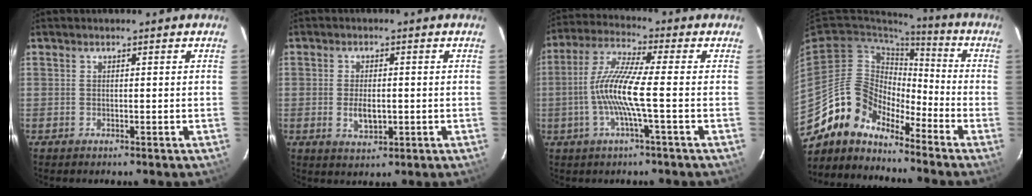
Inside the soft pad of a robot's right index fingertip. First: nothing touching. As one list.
[{"total": 4.6, "force": [-0.8, 2.5, 3.8], "torque": [-0.073, -0.005, -0.009]}, {"total": 10.1, "force": [-2.0, -0.1, 9.9], "torque": [-0.211, 0.005, -0.043]}, {"total": 12.2, "force": [-10.7, 5.5, 2.0], "torque": [-0.038, 0.033, -0.215]}]